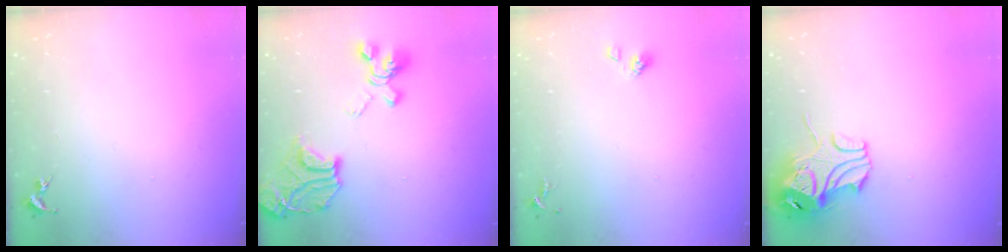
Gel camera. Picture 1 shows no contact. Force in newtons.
{"total": 20.9, "press": 20.8, "slide": 2.0}
{"total": 4.6, "press": 4.1, "slide": 2.2}
{"total": 10.5, "press": 10.4, "slide": 1.5}